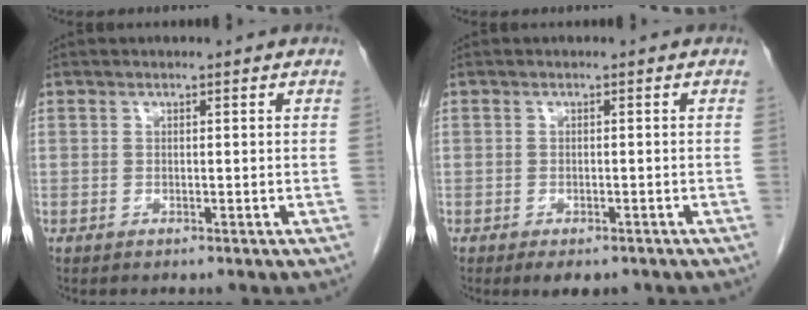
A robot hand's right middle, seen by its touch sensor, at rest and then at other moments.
{"total": 3.8, "force": [-2.7, 1.8, 1.9], "torque": [-0.019, -0.003, -0.032]}